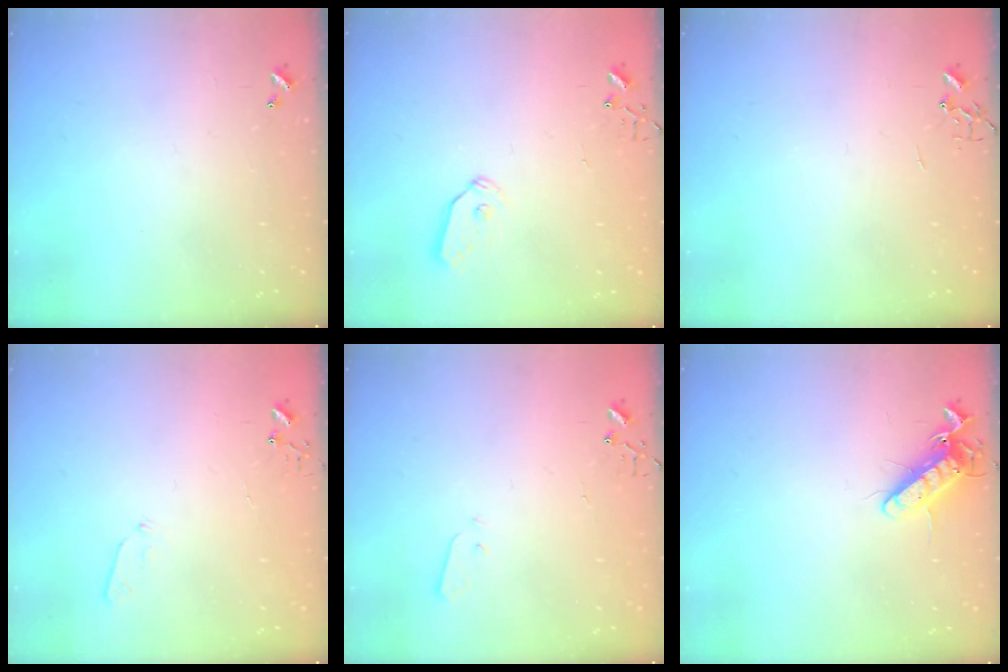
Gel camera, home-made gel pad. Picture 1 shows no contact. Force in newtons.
{"total": 6.3, "press": 6.3, "slide": 0.1}
{"total": 0.0}
{"total": 3.8, "press": 3.8, "slide": 0.5}
{"total": 1.9, "press": 1.9, "slide": 0.4}
{"total": 11.7, "press": 11.6, "slide": 1.7}